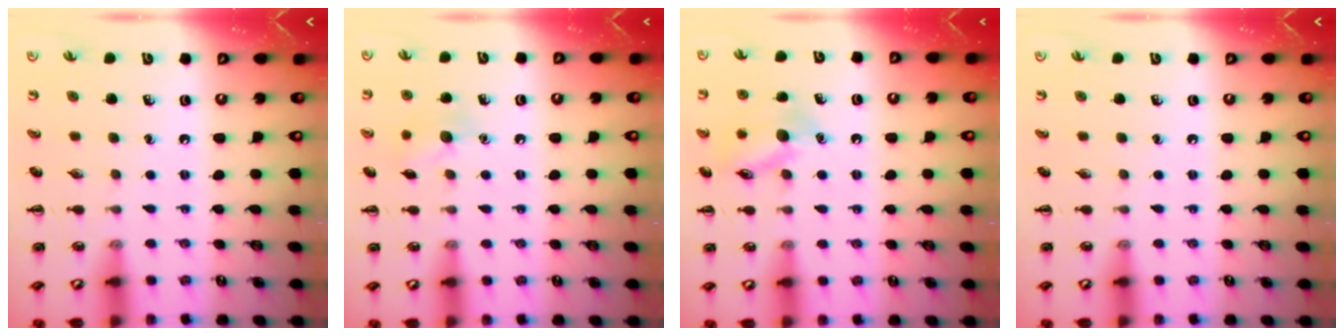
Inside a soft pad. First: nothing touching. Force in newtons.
{"total": 8.2, "press": 8.0, "slide": 1.9}
{"total": 11.6, "press": 11.6, "slide": 0.7}
{"total": 0.0}